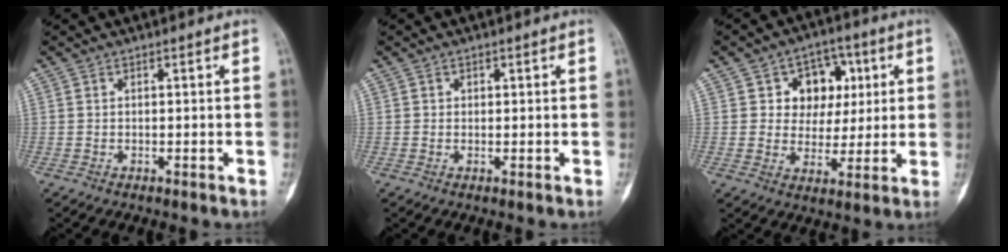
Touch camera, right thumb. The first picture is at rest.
{"total": 0.6, "force": [0.3, 0.6, 0.1], "torque": [0.010, 0.002, 0.002]}
{"total": 10.4, "force": [3.1, 8.6, 4.9], "torque": [-0.010, -0.001, 0.045]}